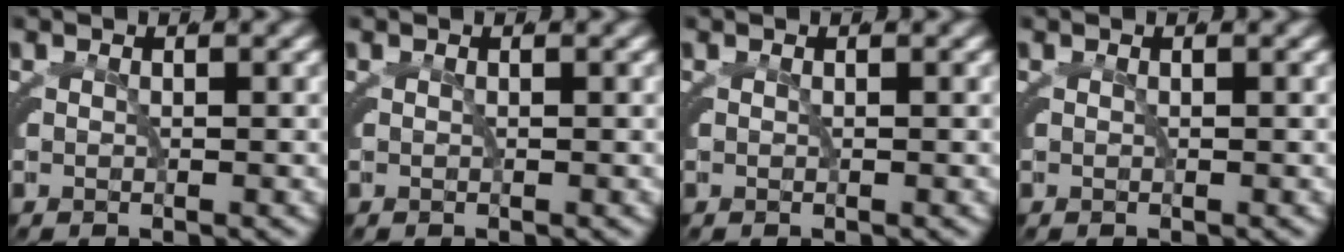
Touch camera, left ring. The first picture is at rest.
{"total": 0.0}
{"total": 0.0}
{"total": 0.0}